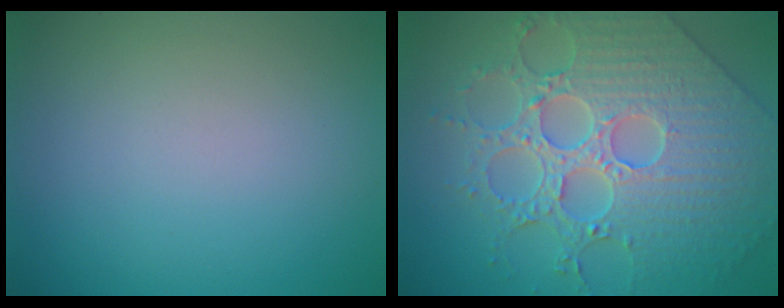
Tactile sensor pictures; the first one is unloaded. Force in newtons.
{"total": 6.7, "press": 6.0, "slide": 2.9}